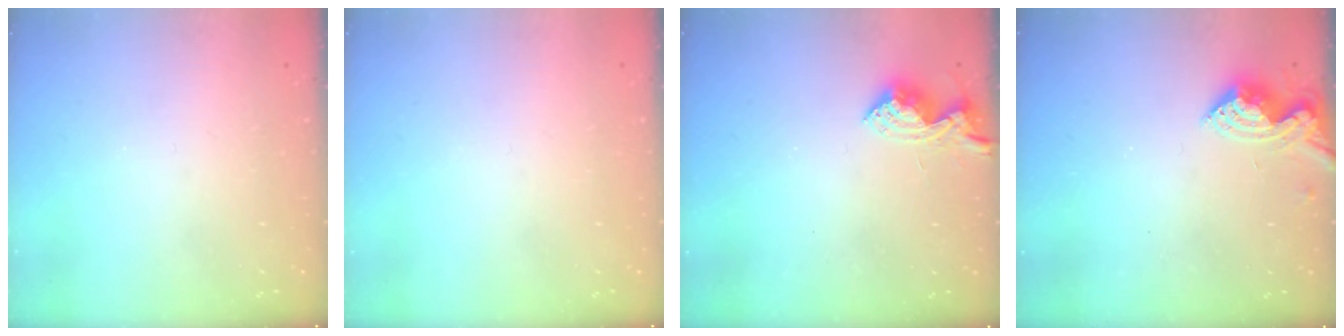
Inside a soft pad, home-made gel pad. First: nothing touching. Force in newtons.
{"total": 0.0}
{"total": 10.1, "press": 10.1, "slide": 0.5}
{"total": 7.6, "press": 7.6, "slide": 0.3}